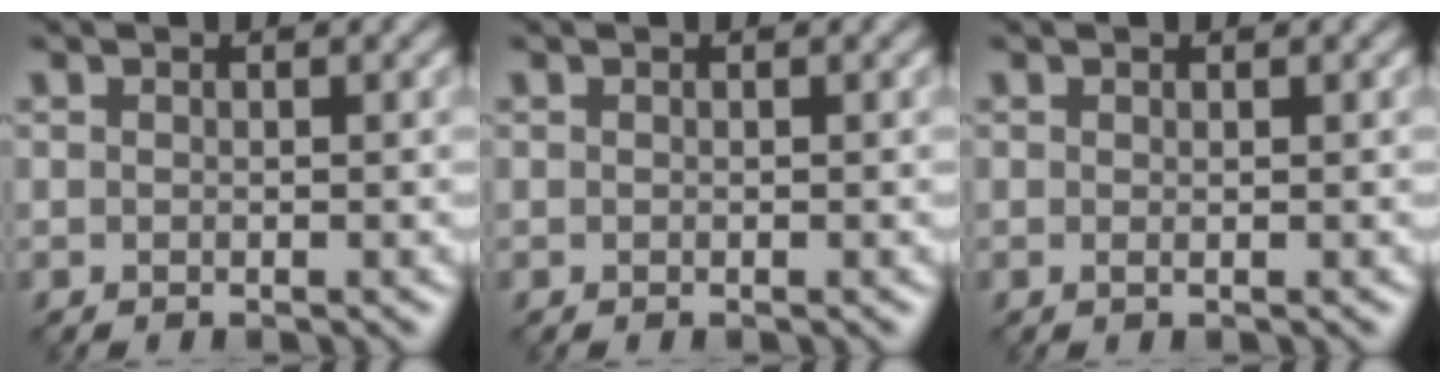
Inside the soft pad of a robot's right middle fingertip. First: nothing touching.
{"total": 0.0}
{"total": 0.0}